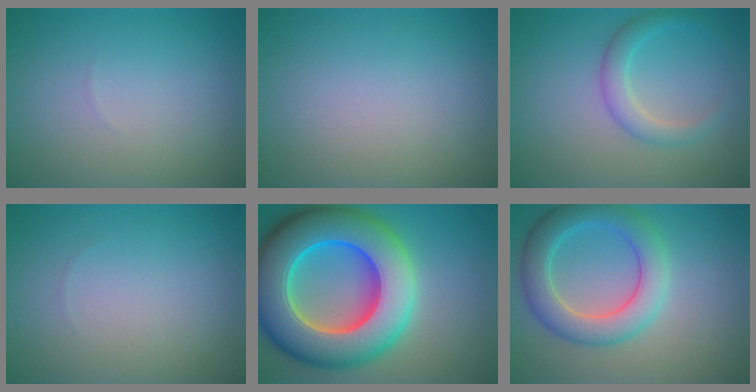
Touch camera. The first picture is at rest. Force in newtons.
{"total": 0.0}
{"total": 2.5, "press": 2.5, "slide": 0.0}
{"total": 0.0}
{"total": 15.6, "press": 15.6, "slide": 0.5}
{"total": 5.5, "press": 5.5, "slide": 0.2}